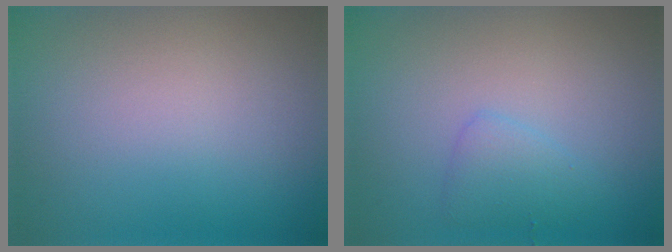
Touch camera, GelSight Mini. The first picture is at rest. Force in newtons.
{"total": 1.8, "press": 1.8, "slide": 0.1}